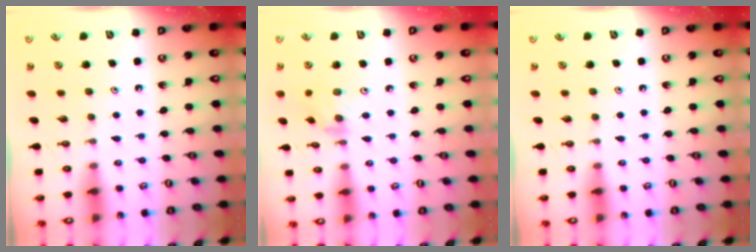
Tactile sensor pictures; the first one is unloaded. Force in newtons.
{"total": 0.8, "press": 0.8, "slide": 0.1}
{"total": 0.0}